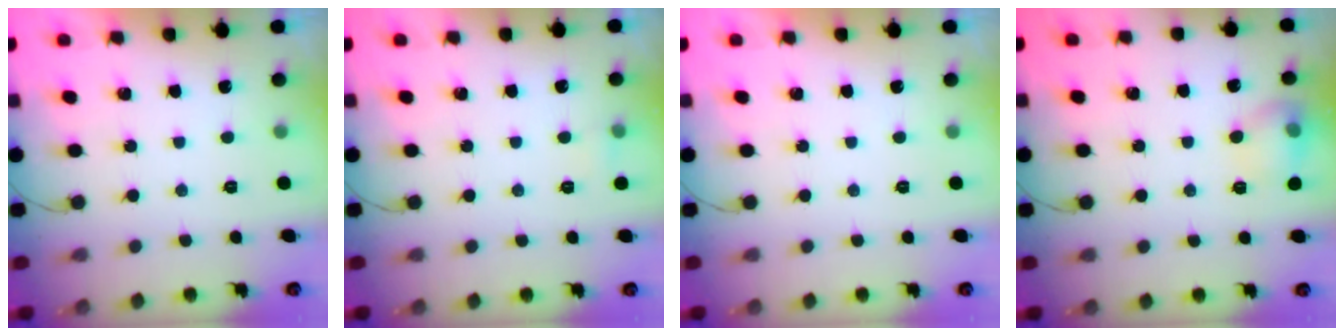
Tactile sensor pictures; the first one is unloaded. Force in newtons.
{"total": 7.1, "press": 3.1, "slide": 6.4}
{"total": 0.0}
{"total": 9.1, "press": 9.1, "slide": 0.6}